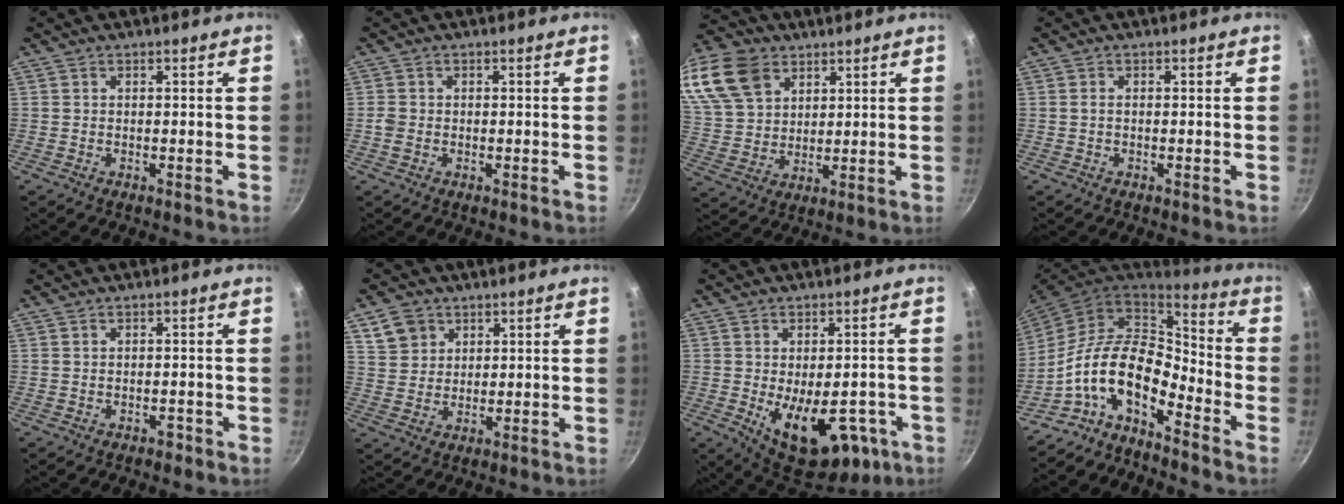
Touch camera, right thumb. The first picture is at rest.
{"total": 1.7, "force": [-0.6, 1.3, 0.9], "torque": [-0.018, 0.003, -0.013]}
{"total": 19.3, "force": [10.0, 13.3, 9.7], "torque": [-0.208, 0.000, 0.197]}
{"total": 0.7, "force": [-0.2, 0.3, 0.5], "torque": [-0.014, 0.005, -0.005]}
{"total": 0.9, "force": [-0.6, 0.6, 0.4], "torque": [0.000, 0.012, -0.002]}
{"total": 5.9, "force": [3.1, 4.7, 1.8], "torque": [-0.012, 0.001, 0.065]}
{"total": 17.2, "force": [-5.2, 9.4, 13.4], "torque": [-0.136, -0.010, -0.050]}
{"total": 13.7, "force": [-7.1, 6.6, 9.7], "torque": [-0.155, 0.071, -0.157]}